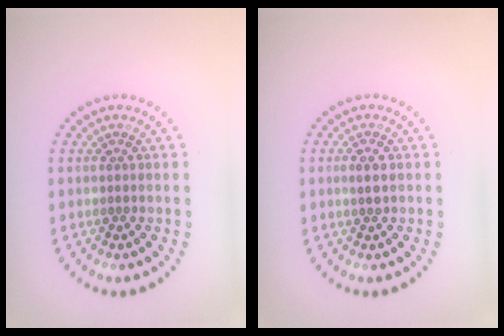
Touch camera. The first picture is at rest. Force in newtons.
{"total": 1.3, "press": 1.3, "slide": 0.1}